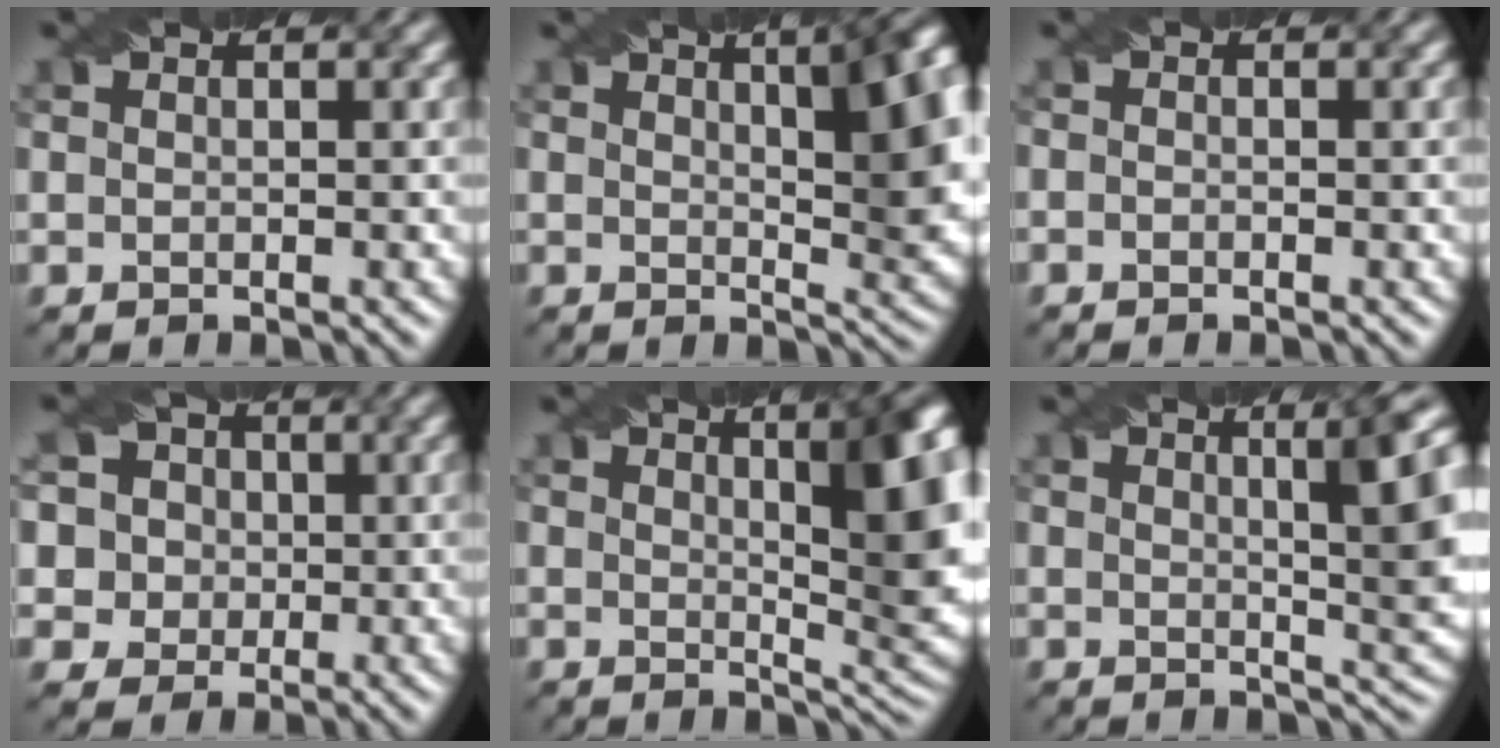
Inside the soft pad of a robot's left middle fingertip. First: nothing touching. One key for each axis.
{"total": 11.7, "fx": 3.7, "fy": 5.0, "fz": 9.9, "tx": -0.075, "ty": 0.021, "tz": 0.047}
{"total": 0.6, "fx": -0.4, "fy": 0.3, "fz": 0.3, "tx": -0.005, "ty": -0.003, "tz": -0.007}
{"total": 8.2, "fx": 2.6, "fy": 7.1, "fz": 3.0, "tx": -0.045, "ty": 0.031, "tz": 0.020}
{"total": 12.2, "fx": 3.2, "fy": 4.2, "fz": 10.9, "tx": -0.091, "ty": 0.017, "tz": 0.038}
{"total": 9.0, "fx": 2.3, "fy": 2.5, "fz": 8.3, "tx": -0.076, "ty": 0.014, "tz": 0.028}